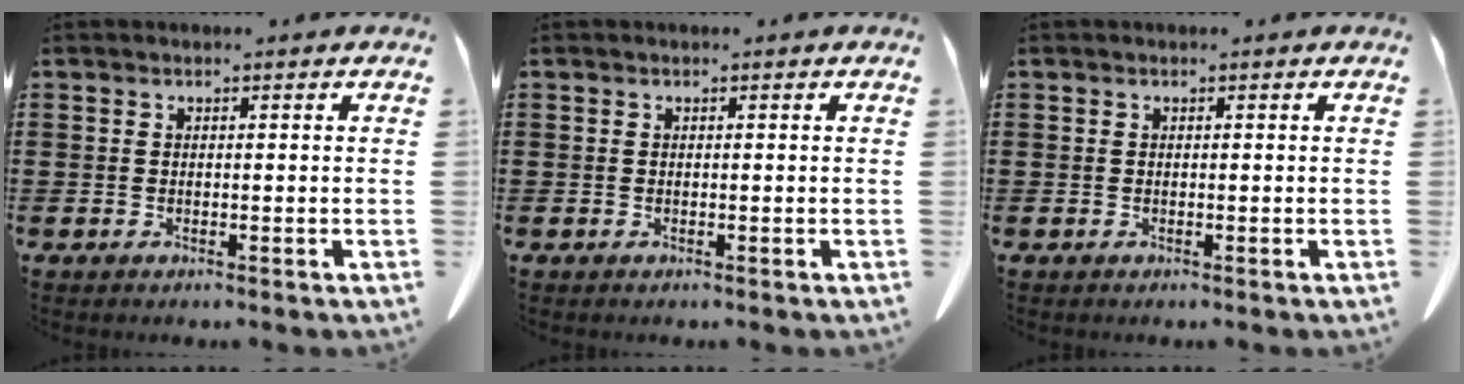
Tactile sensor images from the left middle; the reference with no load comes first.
{"total": 0.0}
{"total": 0.0}